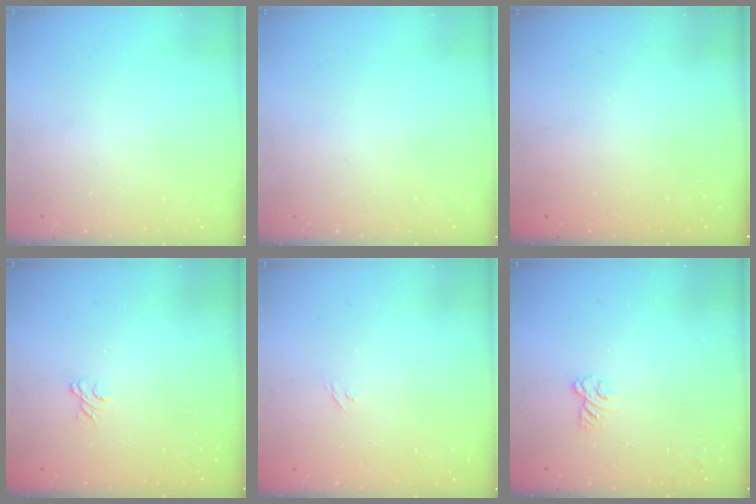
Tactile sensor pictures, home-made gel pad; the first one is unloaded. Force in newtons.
{"total": 0.0}
{"total": 2.4, "press": 2.3, "slide": 0.8}
{"total": 1.8, "press": 1.4, "slide": 1.1}
{"total": 2.0, "press": 1.7, "slide": 1.2}
{"total": 2.6, "press": 2.2, "slide": 1.3}